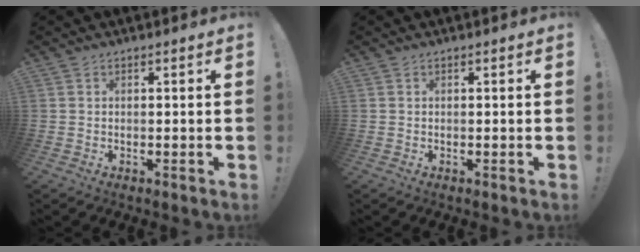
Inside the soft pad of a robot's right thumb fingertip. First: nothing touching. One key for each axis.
{"total": 0.0}